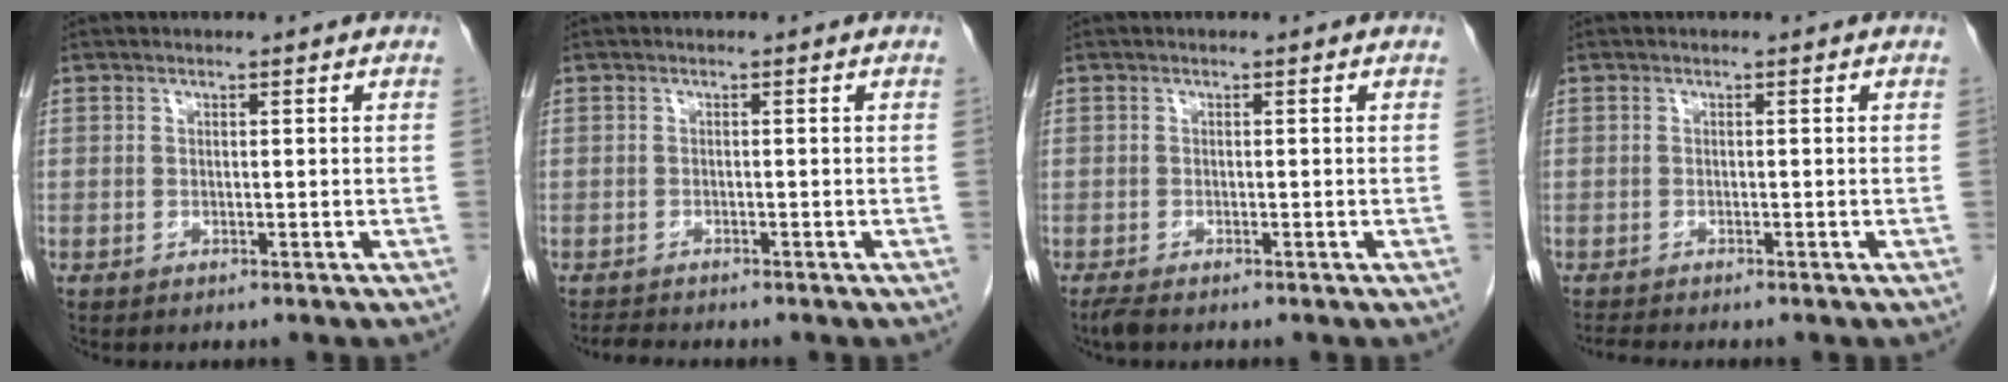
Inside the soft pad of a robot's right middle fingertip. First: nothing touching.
{"total": 2.0, "force": [-1.9, 0.1, 0.4], "torque": [-0.011, -0.009, -0.031]}
{"total": 1.6, "force": [-1.3, 0.3, 0.9], "torque": [-0.028, -0.007, -0.025]}
{"total": 1.7, "force": [-1.6, -0.3, 0.4], "torque": [-0.010, -0.008, -0.030]}